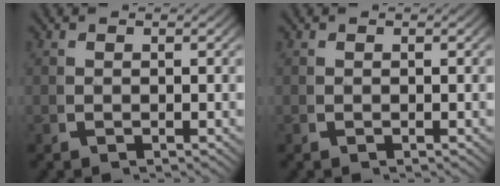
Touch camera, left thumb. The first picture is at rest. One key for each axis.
{"total": 0.0}